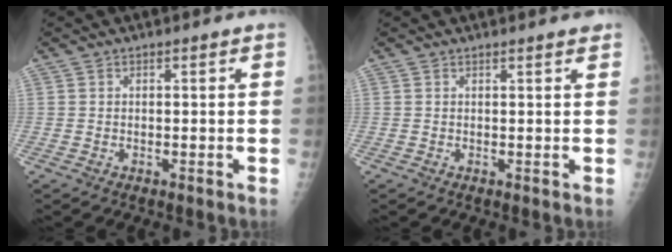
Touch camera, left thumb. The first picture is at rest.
{"total": 1.2, "force": [1.0, 0.0, 0.7], "torque": [-0.007, 0.000, 0.011]}